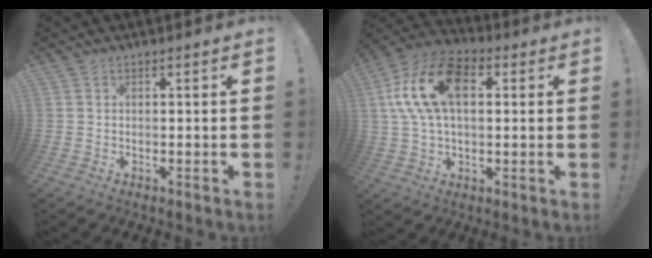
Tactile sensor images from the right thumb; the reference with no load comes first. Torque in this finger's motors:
{"motor_torque": [2.30, 2.32, 0.17, 0.15, 0.12]}